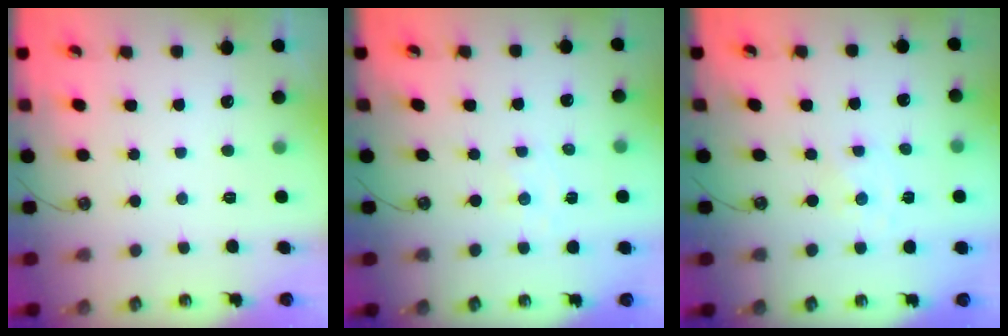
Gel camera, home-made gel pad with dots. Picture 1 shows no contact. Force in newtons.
{"total": 2.5, "press": 2.5, "slide": 0.4}
{"total": 0.0}